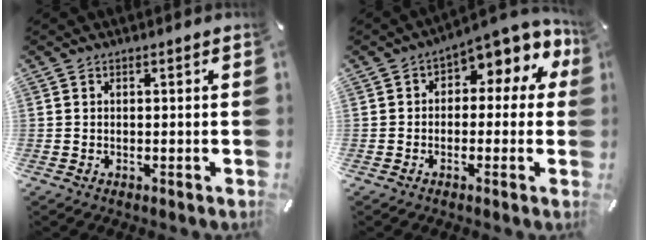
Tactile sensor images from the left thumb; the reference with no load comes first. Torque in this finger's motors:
{"motor_torque": [0.48, 0.38, 0.60, 0.31, 0.19]}